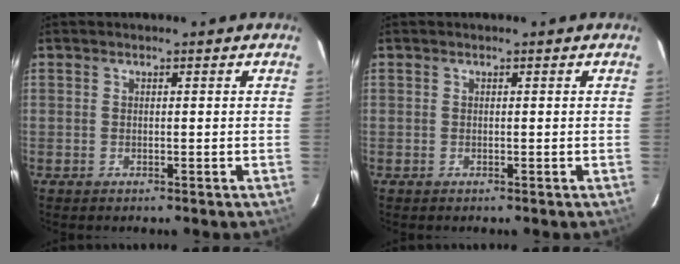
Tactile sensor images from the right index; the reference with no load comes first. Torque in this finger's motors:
{"motor_torque": [0.00, 0.00, 0.00, 0.00]}